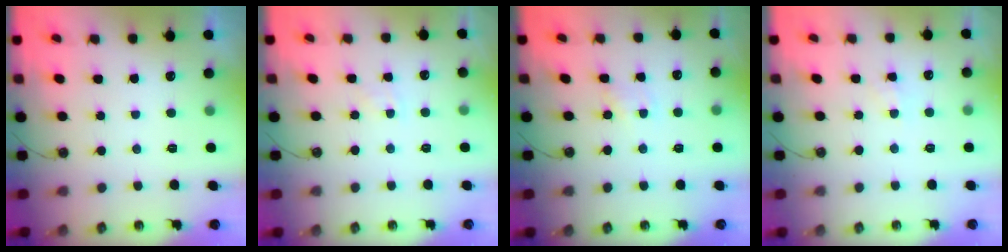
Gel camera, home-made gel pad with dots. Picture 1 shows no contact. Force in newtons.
{"total": 2.7, "press": 2.7, "slide": 0.4}
{"total": 2.0, "press": 2.0, "slide": 0.2}
{"total": 2.8, "press": 2.8, "slide": 0.5}